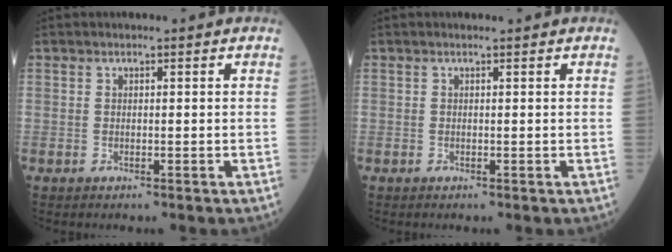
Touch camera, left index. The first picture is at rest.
{"total": 0.7, "force": [0.6, 0.0, 0.3], "torque": [-0.004, 0.005, 0.009]}